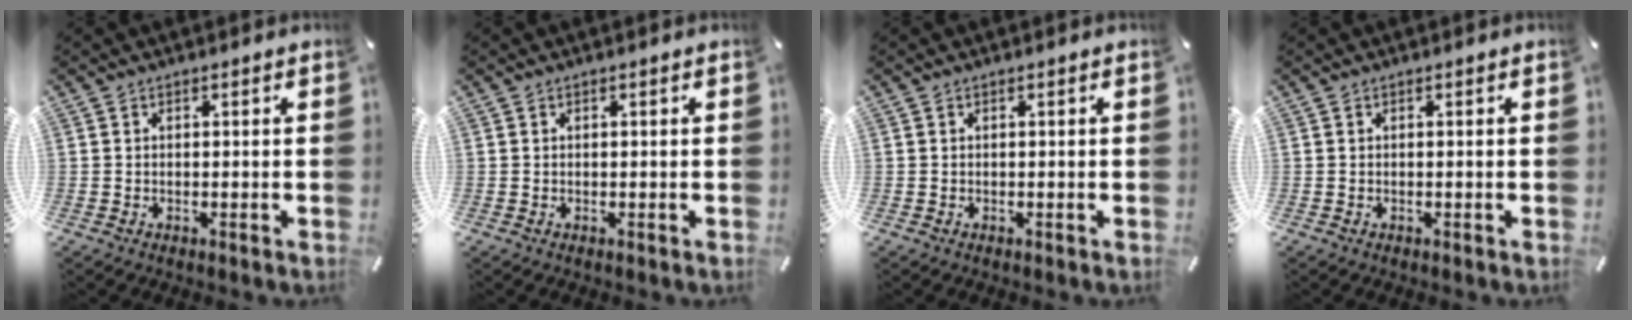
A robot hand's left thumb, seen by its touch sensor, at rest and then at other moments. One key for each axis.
{"total": 0.0}
{"total": 0.0}
{"total": 0.0}